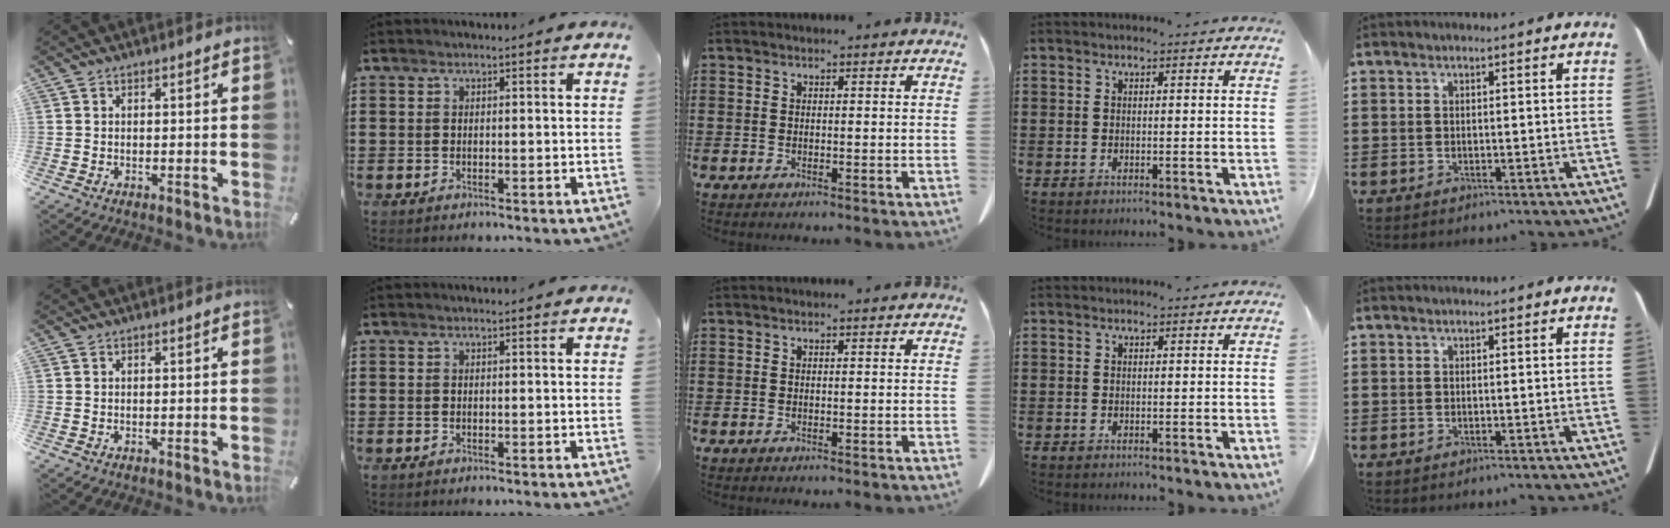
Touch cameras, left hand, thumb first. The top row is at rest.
{}